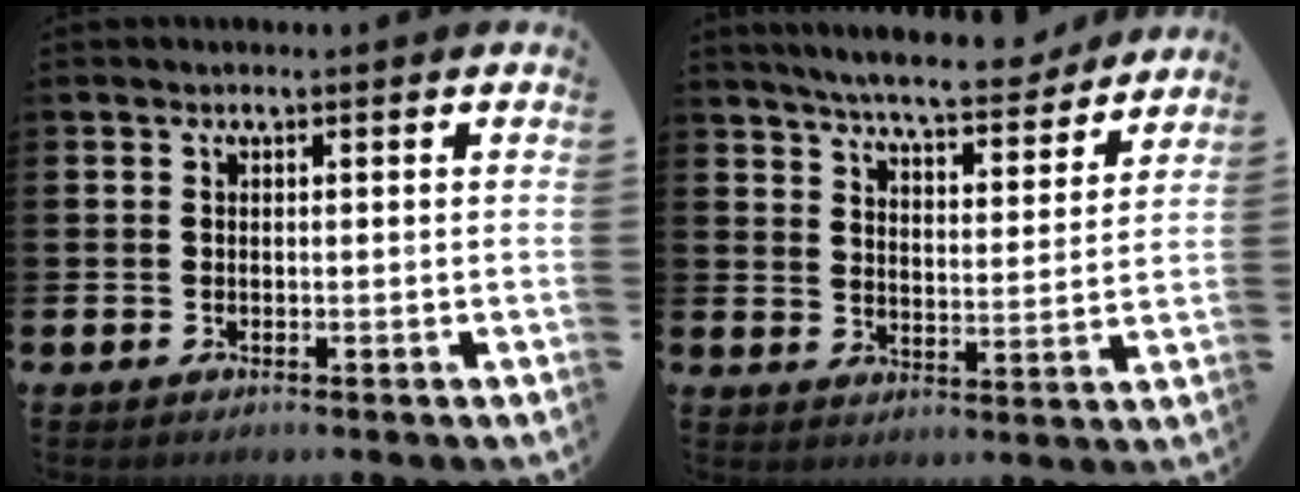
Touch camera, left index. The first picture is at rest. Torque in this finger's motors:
{"motor_torque": [1.00, -1.14, 0.94, 0.21]}